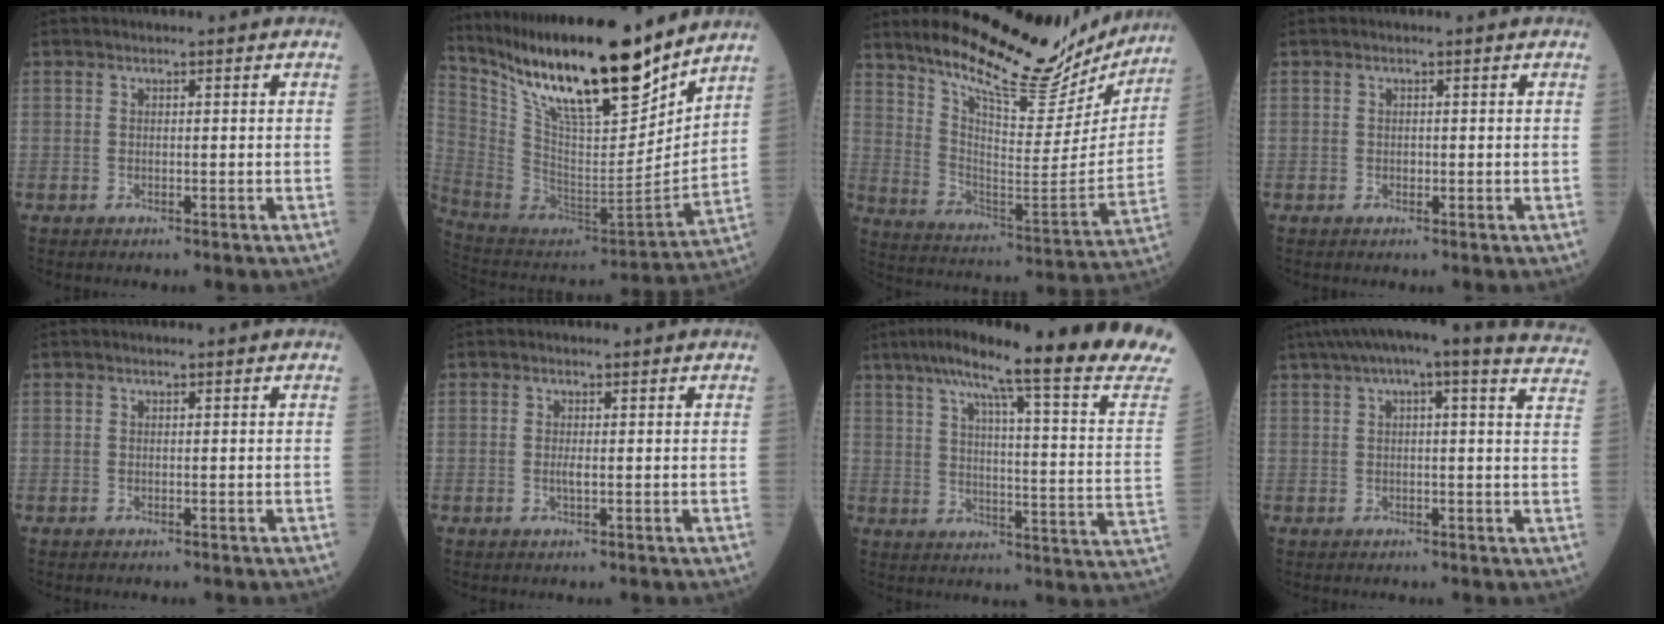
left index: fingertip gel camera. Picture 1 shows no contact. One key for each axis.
{"total": 24.6, "fx": 18.7, "fy": 4.5, "fz": 15.3, "tx": -0.281, "ty": -0.021, "tz": 0.331}
{"total": 23.1, "fx": 20.2, "fy": 5.4, "fz": 10.0, "tx": -0.161, "ty": -0.047, "tz": 0.287}
{"total": 0.7, "fx": -0.5, "fy": 0.4, "fz": 0.2, "tx": -0.004, "ty": -0.004, "tz": -0.011}
{"total": 0.0}
{"total": 1.1, "fx": -0.5, "fy": 0.2, "fz": 0.9, "tx": -0.023, "ty": -0.008, "tz": -0.009}
{"total": 25.0, "fx": 20.2, "fy": -1.0, "fz": 14.6, "tx": -0.219, "ty": -0.056, "tz": 0.251}
{"total": 18.4, "fx": 15.3, "fy": 2.2, "fz": 10.0, "tx": -0.151, "ty": 0.016, "tz": 0.171}